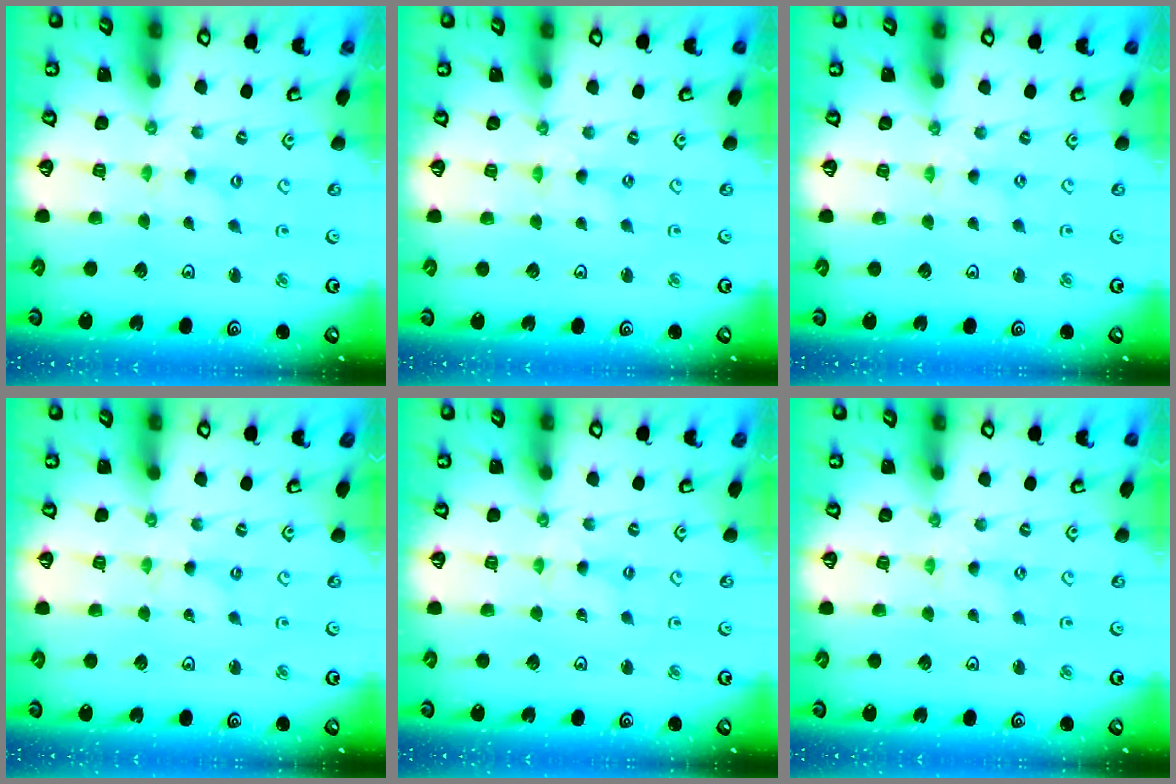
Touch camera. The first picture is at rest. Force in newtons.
{"total": 0.0}
{"total": 0.0}
{"total": 0.0}
{"total": 1.1, "press": 1.1, "slide": 0.3}
{"total": 0.0}